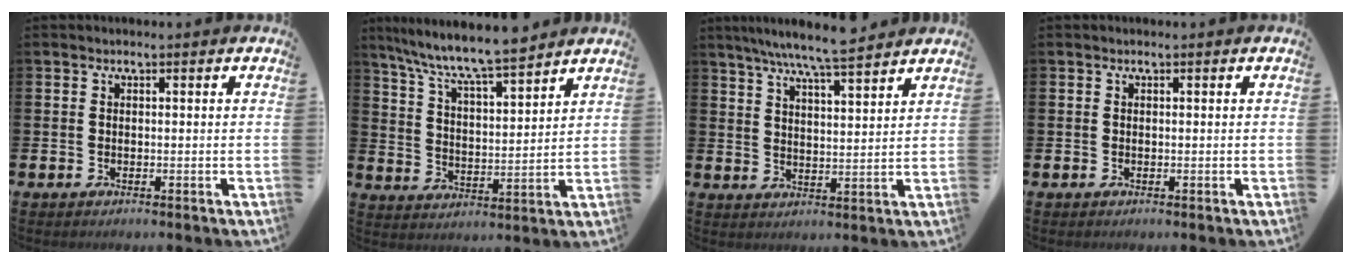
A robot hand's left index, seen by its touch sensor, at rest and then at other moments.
{"total": 8.5, "force": [7.9, 0.5, 3.0], "torque": [-0.094, -0.051, 0.140]}
{"total": 7.4, "force": [6.9, 0.0, 2.6], "torque": [-0.070, -0.033, 0.122]}
{"total": 0.0}